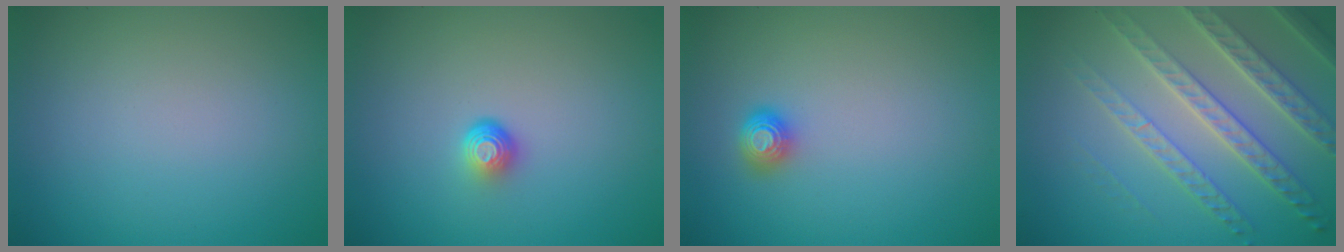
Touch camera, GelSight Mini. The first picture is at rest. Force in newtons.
{"total": 1.7, "press": 1.1, "slide": 1.3}
{"total": 1.6, "press": 1.4, "slide": 0.6}
{"total": 7.0, "press": 5.0, "slide": 5.0}